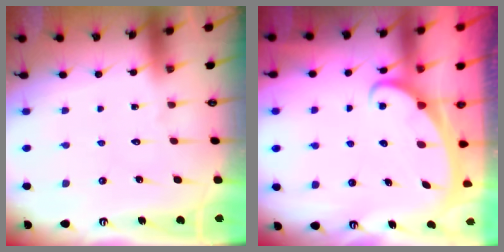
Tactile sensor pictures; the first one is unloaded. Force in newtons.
{"total": 2.1, "press": 2.1, "slide": 0.2}